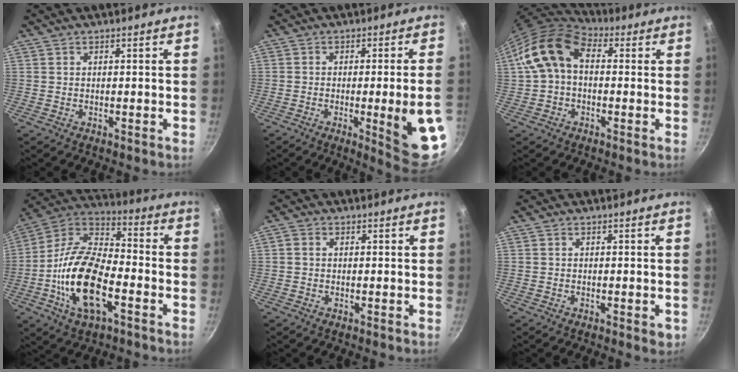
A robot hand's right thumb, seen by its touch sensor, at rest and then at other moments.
{"total": 13.6, "force": [-3.1, 1.9, 13.1], "torque": [-0.150, 0.007, -0.033]}
{"total": 12.3, "force": [1.4, 8.5, 8.8], "torque": [-0.145, 0.030, 0.010]}
{"total": 19.4, "force": [-6.0, 9.4, 15.9], "torque": [-0.292, 0.036, -0.130]}
{"total": 1.5, "force": [0.0, 1.3, 0.9], "torque": [-0.019, 0.007, -0.003]}
{"total": 2.1, "force": [-0.6, 1.0, 1.7], "torque": [-0.020, -0.002, -0.010]}